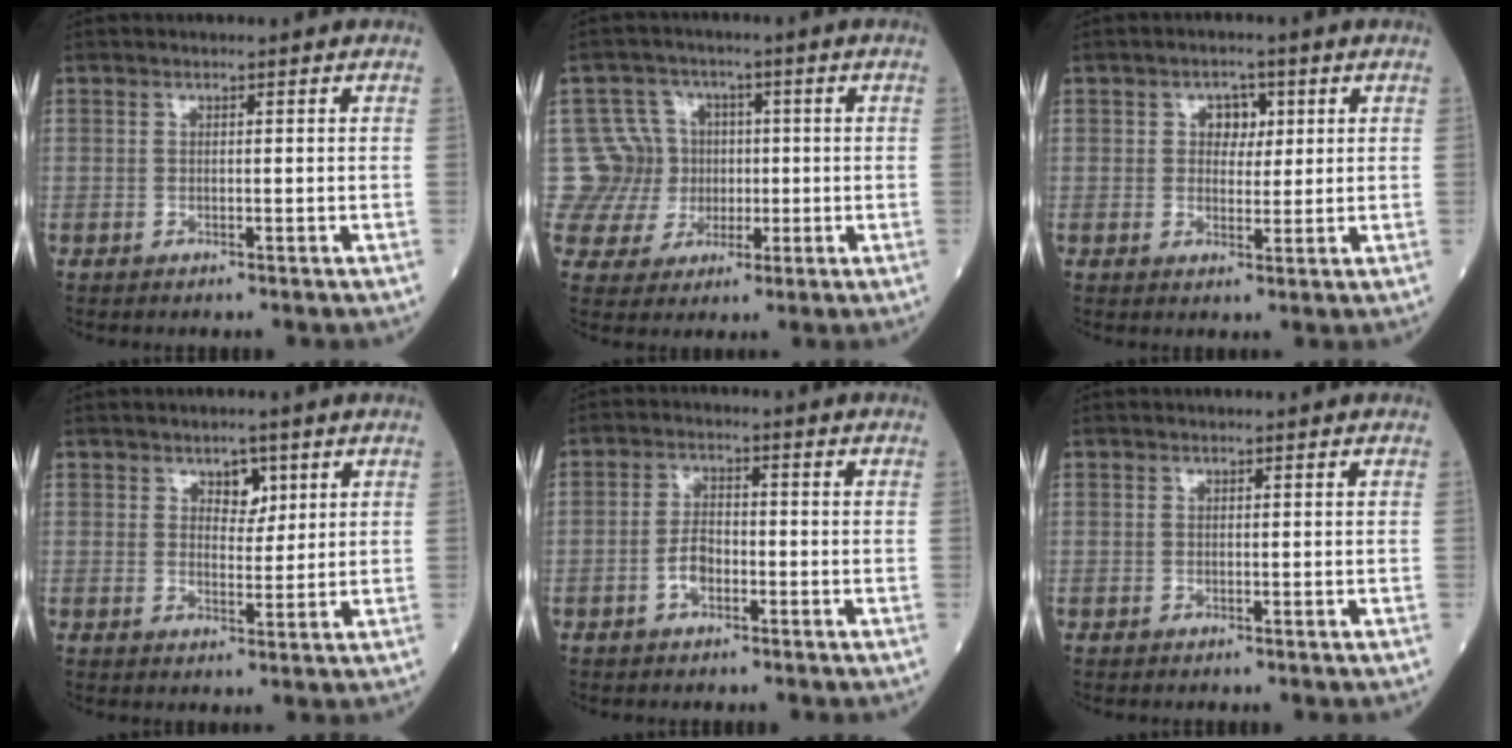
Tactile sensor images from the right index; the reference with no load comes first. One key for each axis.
{"total": 8.7, "fx": 0.6, "fy": 8.7, "fz": 0.3, "tx": -0.007, "ty": 0.033, "tz": 0.017}
{"total": 3.4, "fx": 1.1, "fy": 2.4, "fz": 2.2, "tx": -0.026, "ty": 0.008, "tz": 0.016}
{"total": 3.4, "fx": 1.8, "fy": 2.0, "fz": 2.1, "tx": -0.024, "ty": 0.002, "tz": 0.029}
{"total": 3.4, "fx": -1.5, "fy": 1.6, "fz": 2.5, "tx": -0.050, "ty": 0.008, "tz": -0.031}
{"total": 0.0}